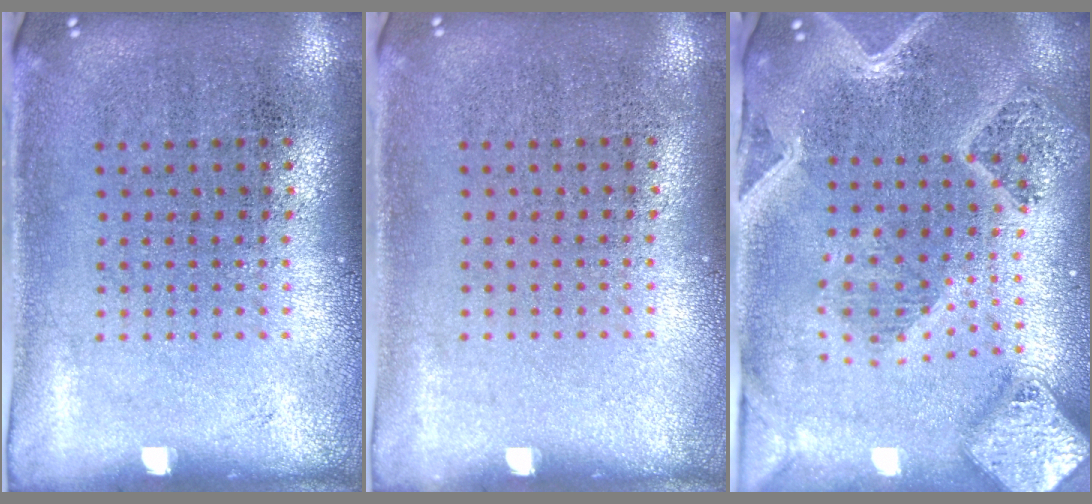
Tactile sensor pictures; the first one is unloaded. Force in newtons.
{"total": 0.0}
{"total": 3.3, "press": 2.8, "slide": 1.8}